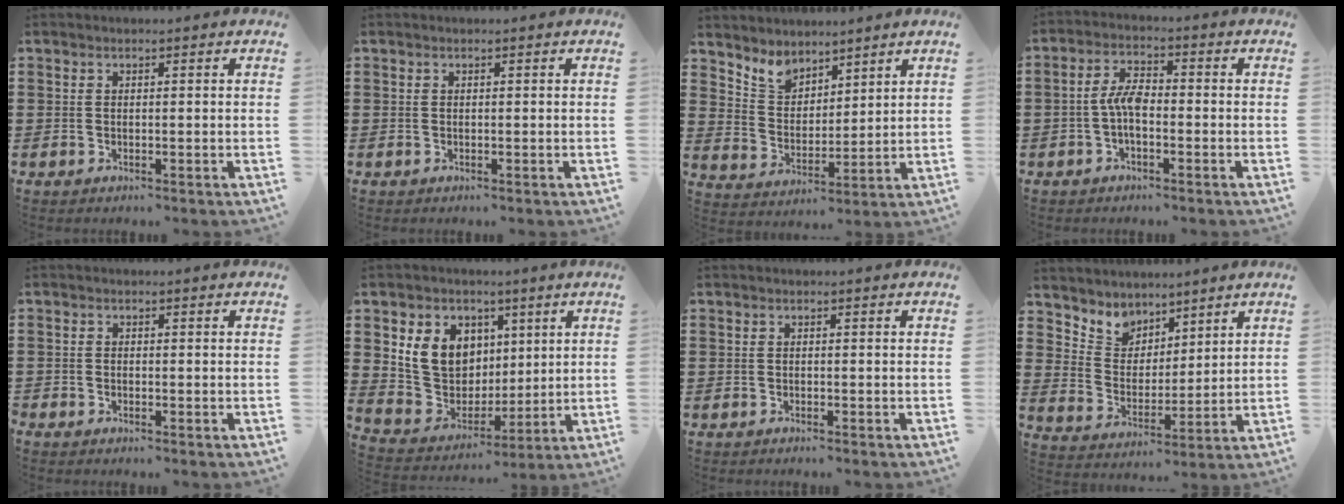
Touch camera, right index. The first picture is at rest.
{"total": 0.0}
{"total": 5.0, "force": [4.3, 2.4, 0.4], "torque": [-0.030, -0.011, 0.080]}
{"total": 4.7, "force": [-1.0, 2.0, 4.1], "torque": [-0.096, -0.001, -0.024]}
{"total": 0.7, "force": [-0.6, 0.3, 0.2], "torque": [-0.004, -0.002, -0.012]}
{"total": 9.5, "force": [3.2, 8.4, 3.3], "torque": [-0.104, -0.006, 0.062]}
{"total": 0.5, "force": [-0.5, -0.1, 0.1], "torque": [-0.002, -0.002, -0.011]}
{"total": 4.8, "force": [4.3, 2.1, 0.7], "torque": [-0.033, -0.009, 0.080]}